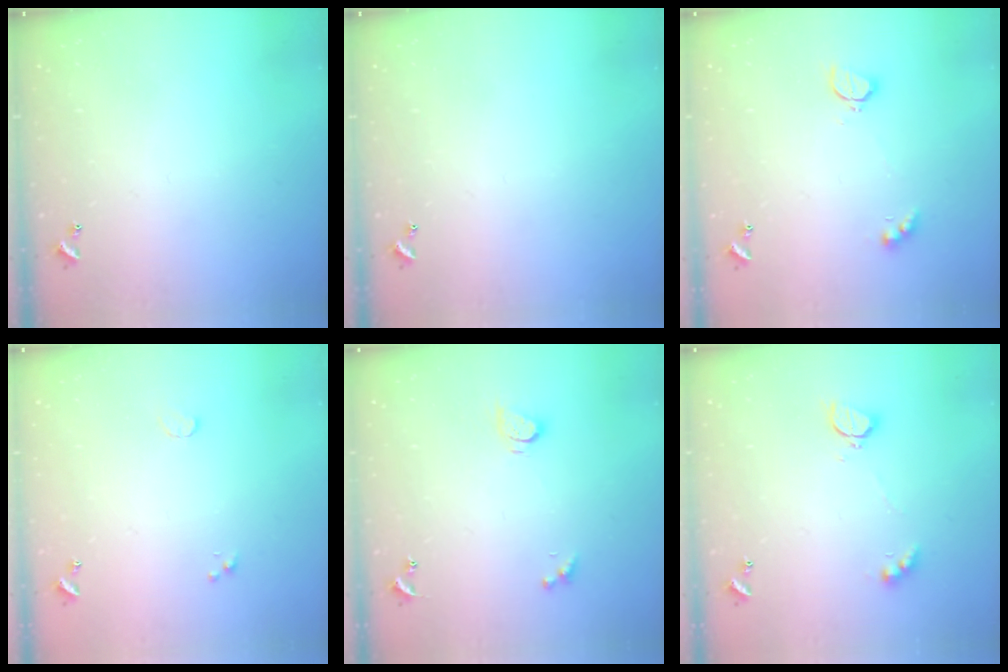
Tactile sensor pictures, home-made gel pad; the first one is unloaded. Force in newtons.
{"total": 0.0}
{"total": 2.8, "press": 2.7, "slide": 0.6}
{"total": 0.5, "press": 0.4, "slide": 0.3}
{"total": 2.7, "press": 2.7, "slide": 0.3}
{"total": 2.3, "press": 2.3, "slide": 0.5}